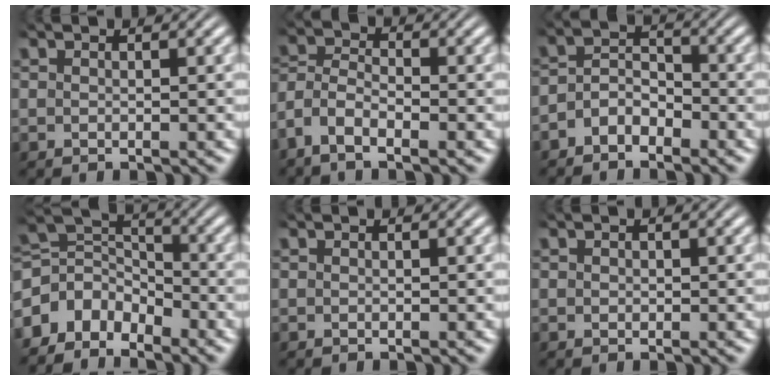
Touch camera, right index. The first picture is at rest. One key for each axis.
{"total": 5.4, "fx": -1.7, "fy": 4.6, "fz": 2.4, "tx": -0.073, "ty": -0.014, "tz": -0.039}
{"total": 4.3, "fx": -2.3, "fy": 3.2, "fz": 1.7, "tx": -0.026, "ty": -0.003, "tz": -0.050}
{"total": 8.9, "fx": -0.1, "fy": 7.4, "fz": 4.9, "tx": -0.109, "ty": -0.011, "tz": -0.012}
{"total": 0.0}
{"total": 0.0}